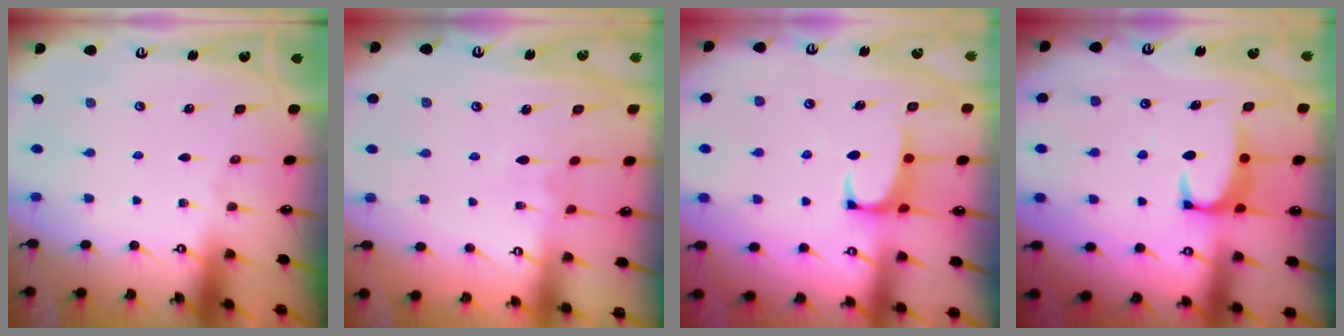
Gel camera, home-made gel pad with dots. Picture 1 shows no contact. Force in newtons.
{"total": 3.0, "press": 3.0, "slide": 0.4}
{"total": 0.9, "press": 0.6, "slide": 0.6}
{"total": 2.0, "press": 1.9, "slide": 0.6}